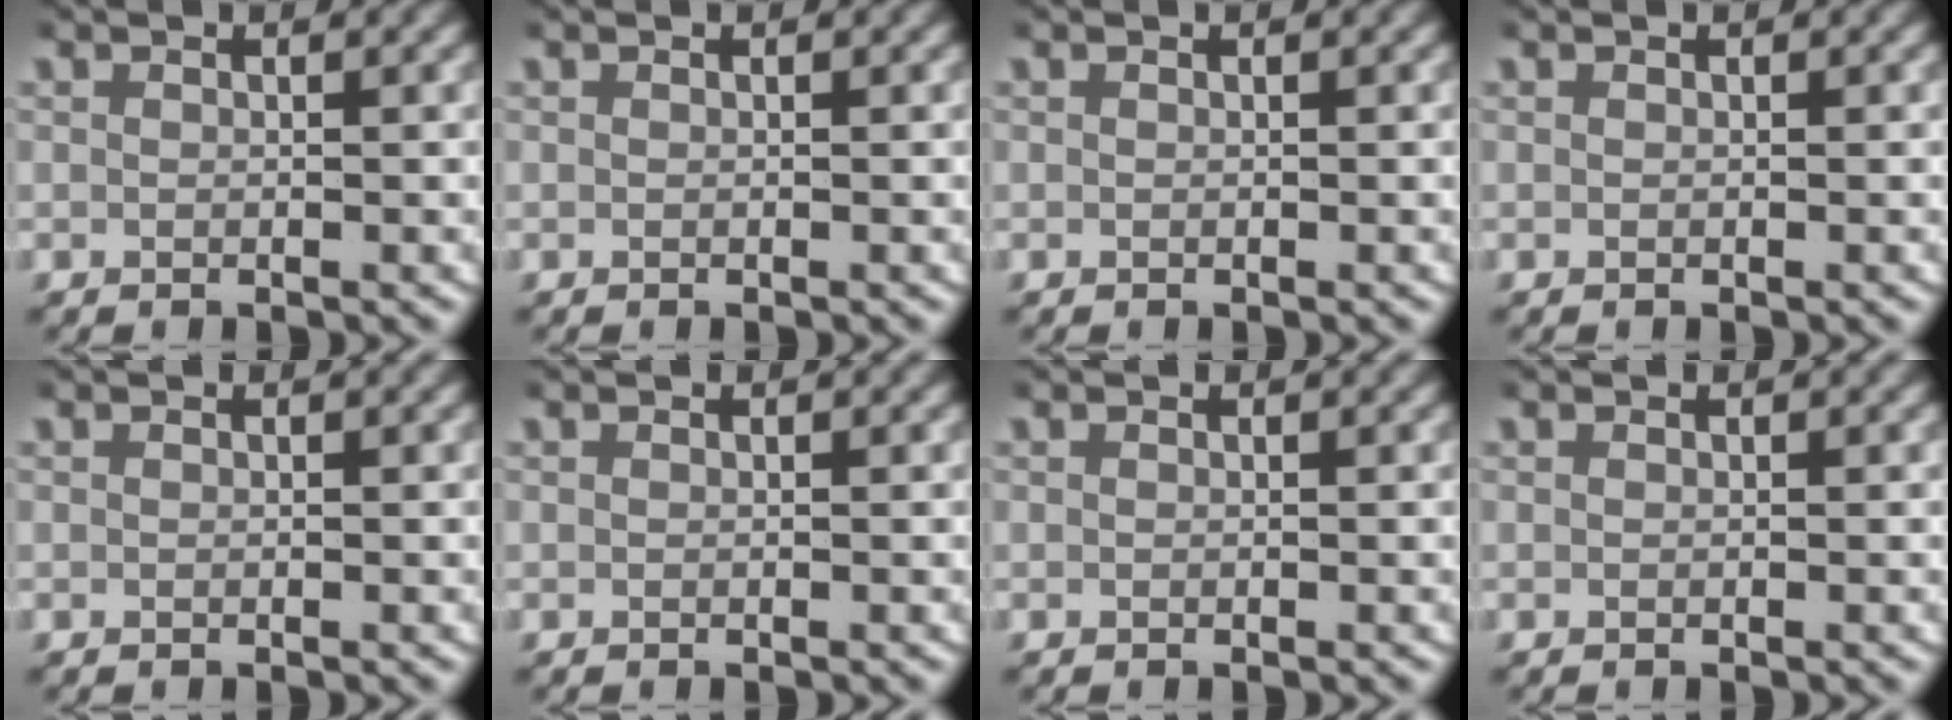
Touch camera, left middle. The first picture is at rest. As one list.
[{"total": 0.0}, {"total": 0.0}, {"total": 0.0}, {"total": 0.0}, {"total": 0.0}, {"total": 0.0}, {"total": 0.0}]